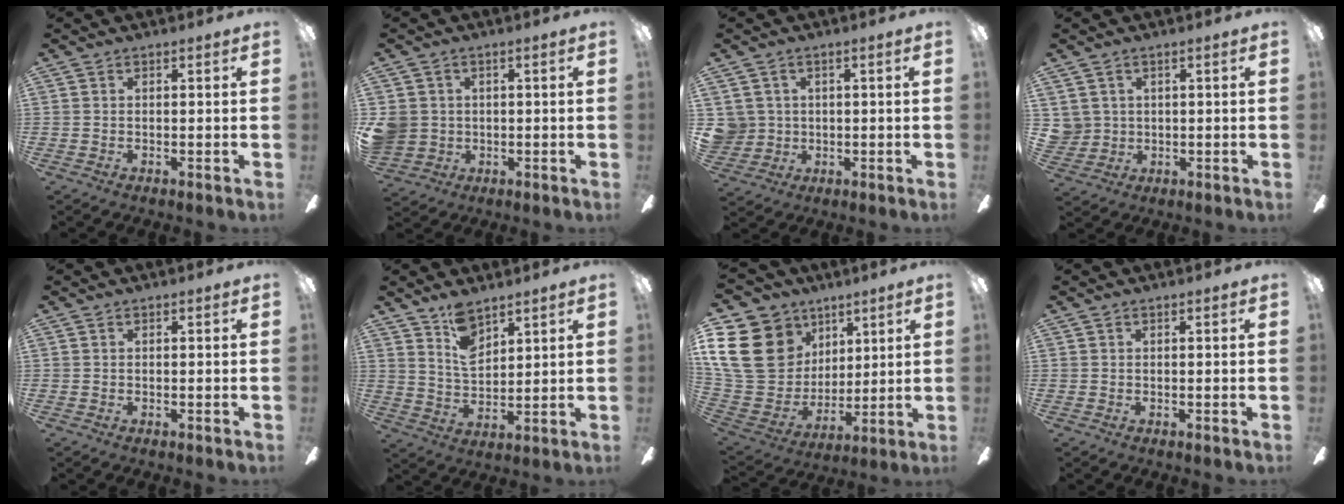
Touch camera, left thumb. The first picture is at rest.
{"total": 5.6, "force": [0.6, 5.4, 1.5], "torque": [-0.054, 0.006, 0.012]}
{"total": 4.9, "force": [1.1, 4.8, 0.4], "torque": [-0.024, 0.007, 0.023]}
{"total": 3.7, "force": [1.6, 3.3, -0.2], "torque": [-0.013, 0.006, 0.031]}
{"total": 0.0}
{"total": 8.6, "force": [6.3, 4.1, 4.3], "torque": [-0.079, -0.029, 0.114]}
{"total": 21.3, "force": [8.1, 17.0, 10.0], "torque": [-0.222, -0.033, 0.162]}
{"total": 0.0}